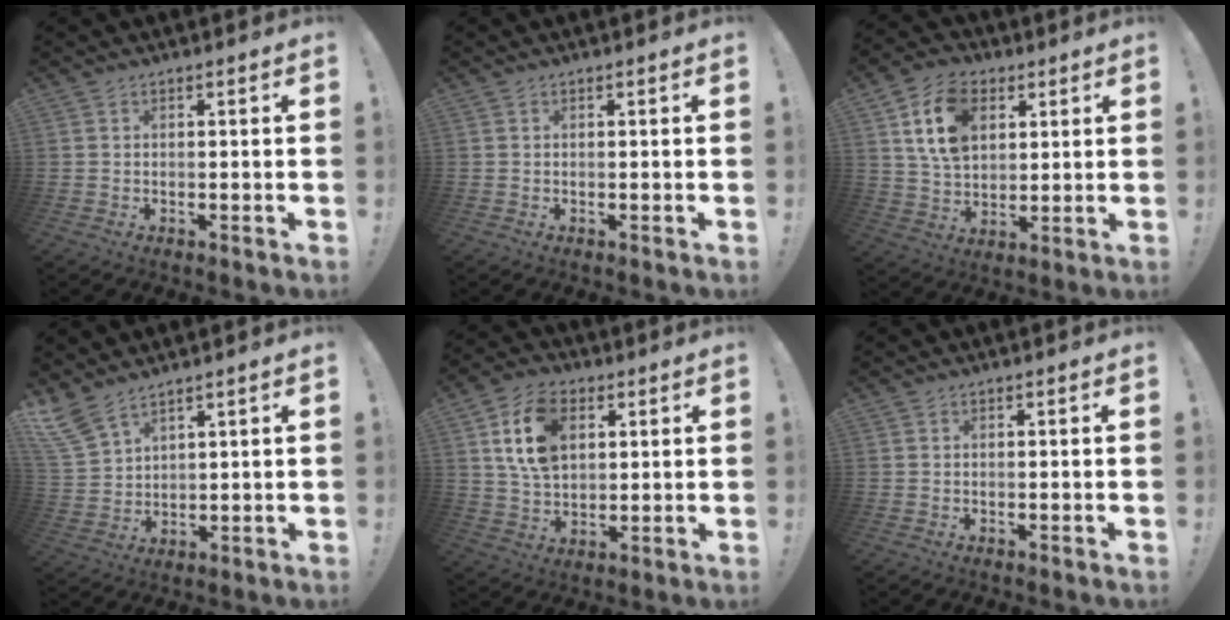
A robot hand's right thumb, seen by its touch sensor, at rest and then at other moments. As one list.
[{"total": 0.0}, {"total": 14.9, "force": [5.9, 10.5, 8.8], "torque": [-0.151, -0.006, 0.115]}, {"total": 7.8, "force": [6.3, 3.1, 3.5], "torque": [-0.085, -0.034, 0.124]}, {"total": 15.1, "force": [5.3, 10.3, 9.7], "torque": [-0.184, -0.004, 0.100]}, {"total": 0.0}]